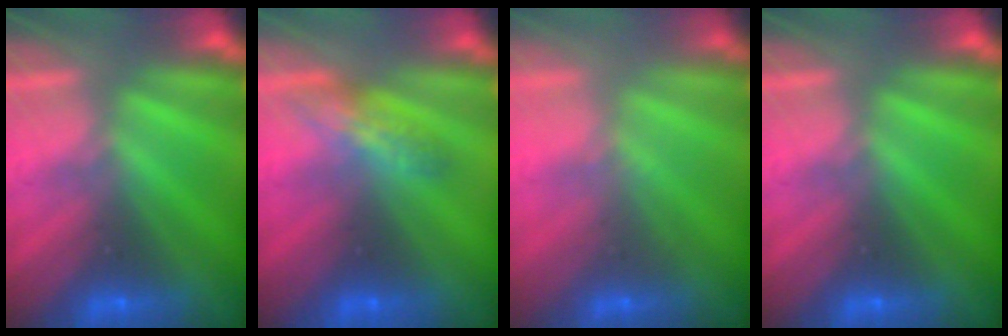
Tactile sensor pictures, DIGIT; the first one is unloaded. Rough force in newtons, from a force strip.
{"total": 2.5}
{"total": 2.1}
{"total": 0.0}